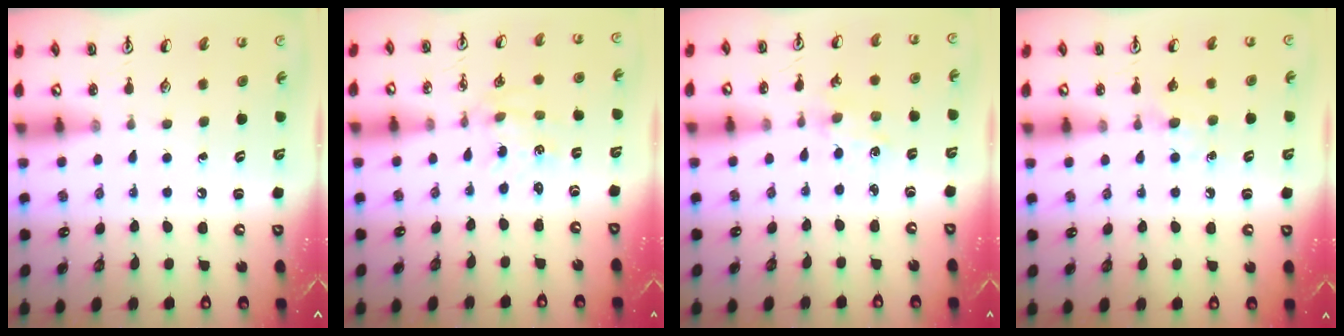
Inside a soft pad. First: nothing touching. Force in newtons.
{"total": 0.9, "press": 0.8, "slide": 0.1}
{"total": 0.7, "press": 0.7, "slide": 0.2}
{"total": 5.4, "press": 5.4, "slide": 0.7}